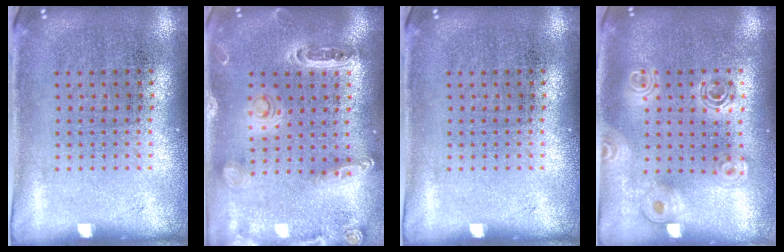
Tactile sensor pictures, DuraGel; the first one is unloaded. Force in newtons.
{"total": 1.4, "press": 1.4, "slide": 0.4}
{"total": 0.0}
{"total": 1.5, "press": 1.4, "slide": 0.7}